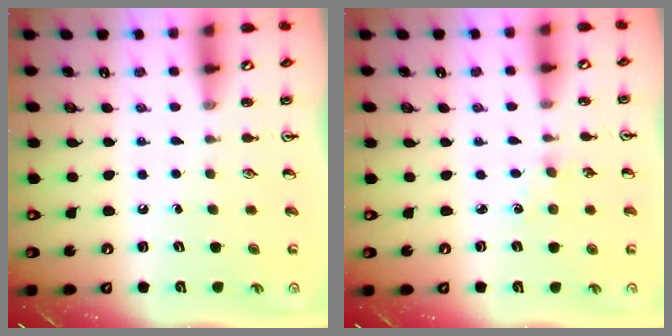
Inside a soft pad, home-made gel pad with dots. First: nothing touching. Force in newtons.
{"total": 1.2, "press": 1.2, "slide": 0.3}